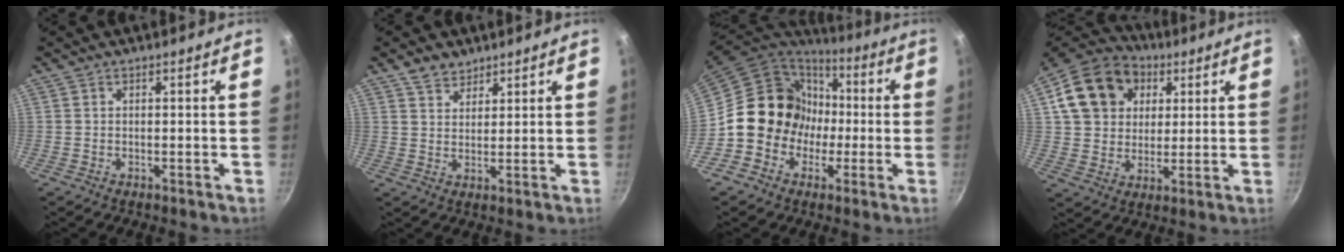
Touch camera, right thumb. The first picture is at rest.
{"total": 4.6, "force": [3.5, 2.8, 1.3], "torque": [-0.006, -0.013, 0.063]}
{"total": 15.9, "force": [-1.3, 14.5, 6.2], "torque": [-0.050, 0.047, -0.022]}
{"total": 17.8, "force": [5.6, 14.2, 9.0], "torque": [-0.148, 0.015, 0.090]}